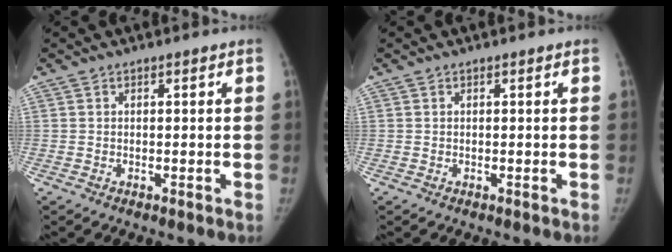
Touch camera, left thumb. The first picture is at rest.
{"total": 0.0}